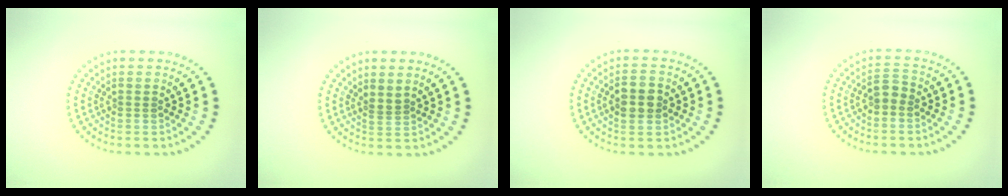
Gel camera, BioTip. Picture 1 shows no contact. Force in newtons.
{"total": 0.9, "press": 0.7, "slide": 0.7}
{"total": 3.1, "press": 3.1, "slide": 0.2}
{"total": 1.6, "press": 1.4, "slide": 0.6}